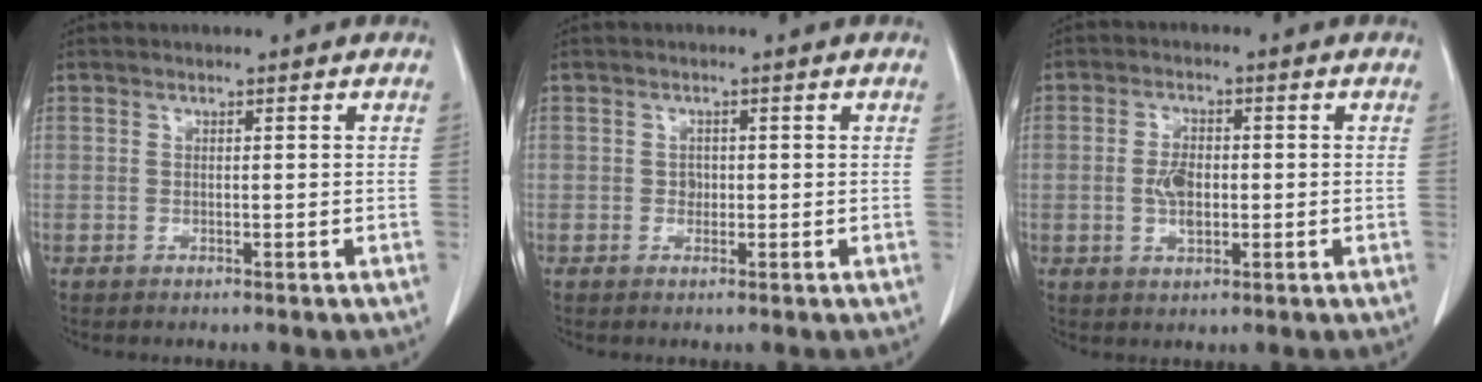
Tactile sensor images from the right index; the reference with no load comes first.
{"total": 1.1, "force": [-0.1, 1.0, 0.6], "torque": [-0.008, 0.003, 0.000]}
{"total": 4.4, "force": [-0.4, 2.2, 3.8], "torque": [-0.075, 0.002, -0.007]}